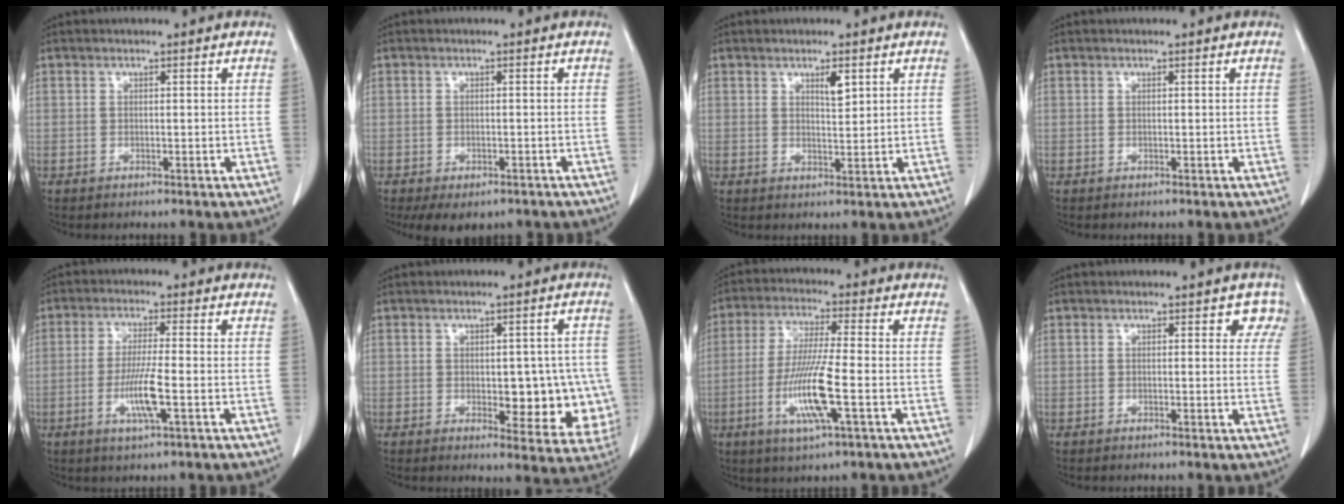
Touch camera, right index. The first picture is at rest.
{"total": 5.2, "force": [-3.7, 2.9, 2.2], "torque": [-0.021, -0.002, -0.048]}
{"total": 2.5, "force": [1.4, 0.6, 2.0], "torque": [-0.037, -0.003, 0.024]}
{"total": 0.0}
{"total": 6.3, "force": [-1.9, 0.1, 6.0], "torque": [-0.115, -0.009, -0.034]}
{"total": 10.2, "force": [-1.3, 5.0, 8.8], "torque": [-0.085, 0.009, -0.002]}
{"total": 10.4, "force": [-3.0, 0.1, 10.0], "torque": [-0.201, -0.013, -0.060]}
{"total": 2.6, "force": [1.4, 1.7, 1.4], "torque": [0.008, 0.002, 0.002]}